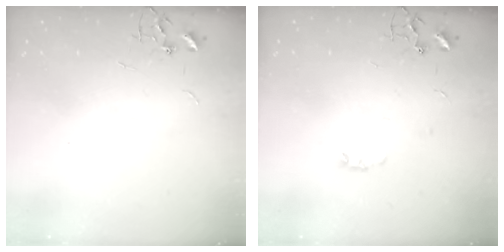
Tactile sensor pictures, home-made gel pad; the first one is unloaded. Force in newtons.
{"total": 2.9, "press": 2.8, "slide": 0.5}